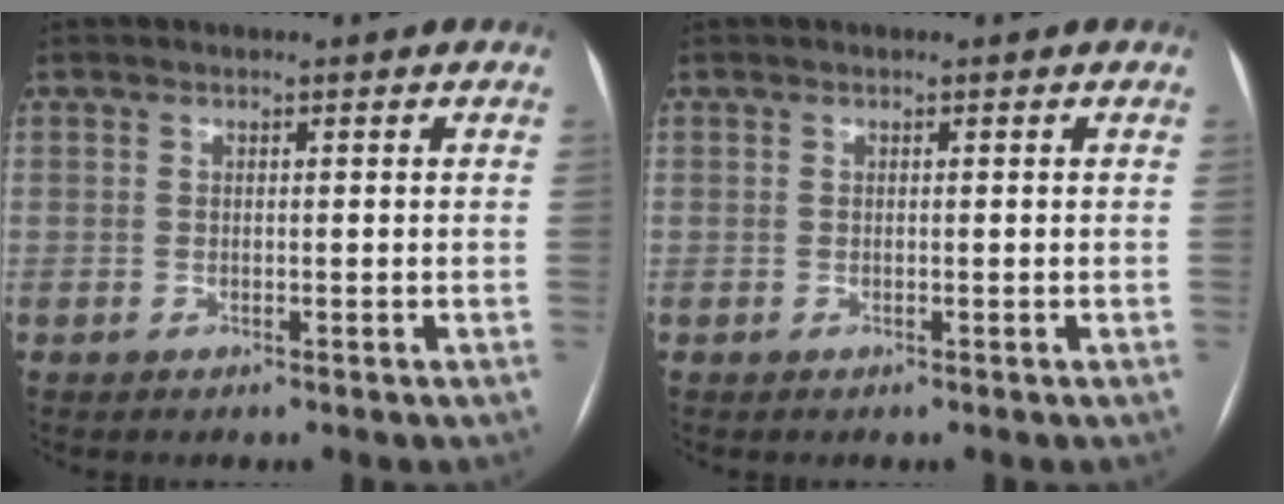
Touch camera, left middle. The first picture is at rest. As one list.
[{"total": 0.0}]